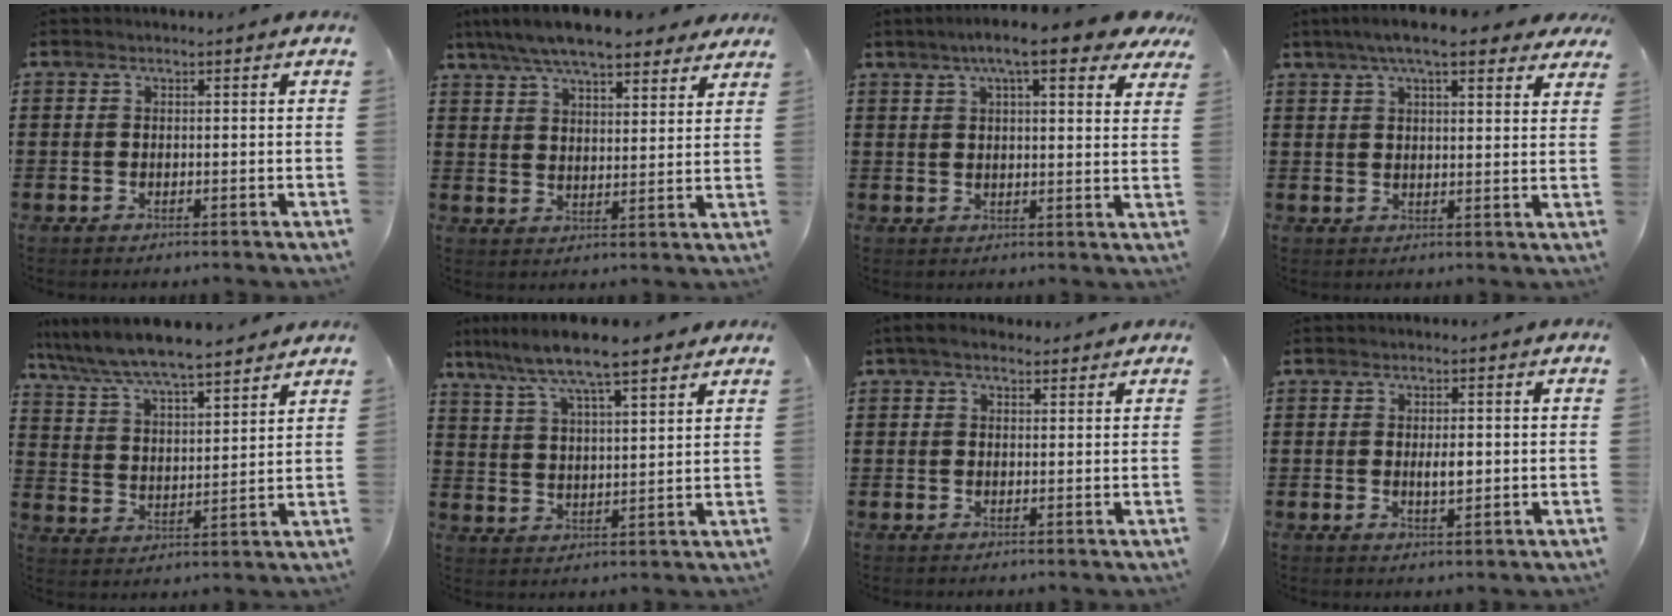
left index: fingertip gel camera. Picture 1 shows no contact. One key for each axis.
{"total": 8.2, "fx": 7.4, "fy": 1.4, "fz": 3.4, "tx": -0.091, "ty": -0.018, "tz": 0.135}
{"total": 8.2, "fx": 5.9, "fy": 1.2, "fz": 5.6, "tx": -0.099, "ty": -0.009, "tz": 0.100}
{"total": 7.5, "fx": 5.7, "fy": 1.3, "fz": 4.6, "tx": -0.095, "ty": -0.003, "tz": 0.102}
{"total": 7.2, "fx": 6.7, "fy": 0.4, "fz": 2.6, "tx": -0.079, "ty": -0.037, "tz": 0.116}
{"total": 8.4, "fx": 6.9, "fy": 0.9, "fz": 4.7, "tx": -0.114, "ty": -0.021, "tz": 0.121}
{"total": 2.7, "fx": 2.0, "fy": 1.2, "fz": 1.5, "tx": -0.033, "ty": 0.006, "tz": 0.037}
{"total": 2.8, "fx": 0.2, "fy": 0.9, "fz": 2.6, "tx": -0.042, "ty": -0.003, "tz": 0.000}